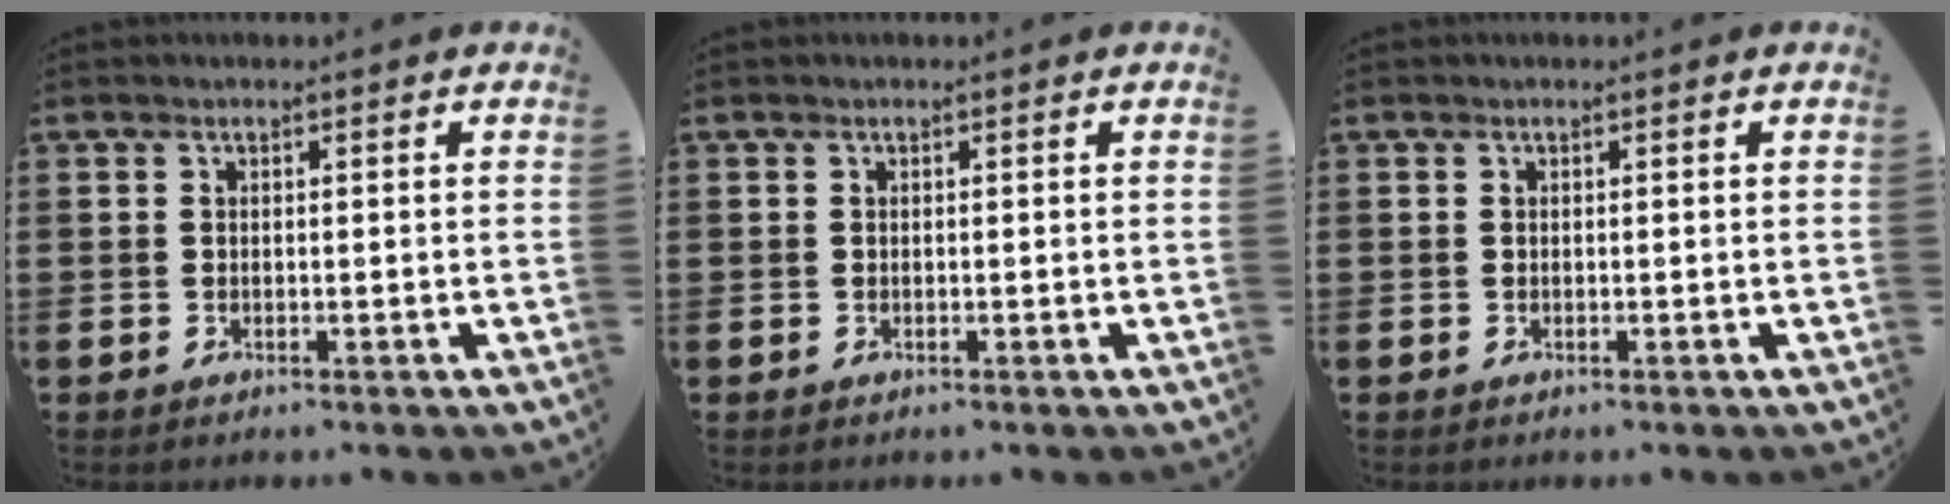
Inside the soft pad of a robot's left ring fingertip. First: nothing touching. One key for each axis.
{"total": 0.0}
{"total": 0.0}